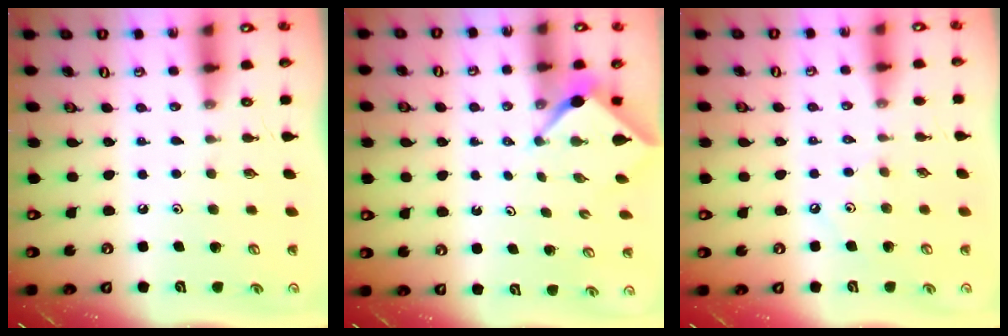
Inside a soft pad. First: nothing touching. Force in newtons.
{"total": 2.6, "press": 2.6, "slide": 0.3}
{"total": 2.7, "press": 2.6, "slide": 0.5}